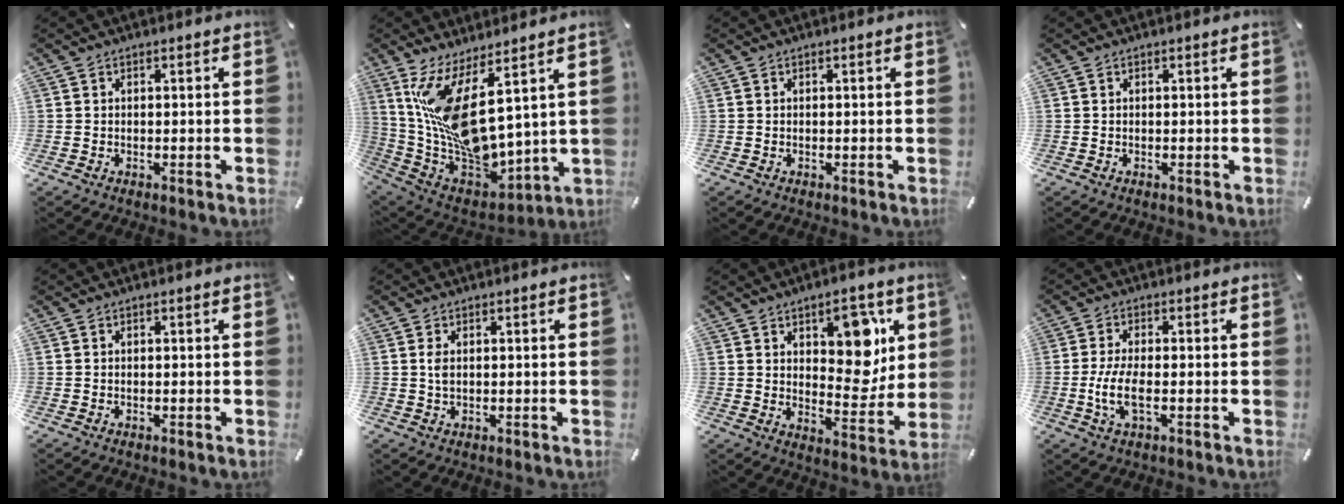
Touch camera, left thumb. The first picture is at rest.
{"total": 15.6, "force": [5.4, 6.3, 13.2], "torque": [-0.283, -0.076, 0.093]}
{"total": 0.0}
{"total": 0.0}
{"total": 0.0}
{"total": 2.0, "force": [0.4, 0.9, 1.8], "torque": [-0.045, 0.002, 0.002]}
{"total": 12.3, "force": [5.7, 7.1, 8.3], "torque": [-0.095, -0.031, 0.096]}
{"total": 6.8, "force": [-1.4, 2.3, 6.3], "torque": [-0.138, -0.012, -0.027]}